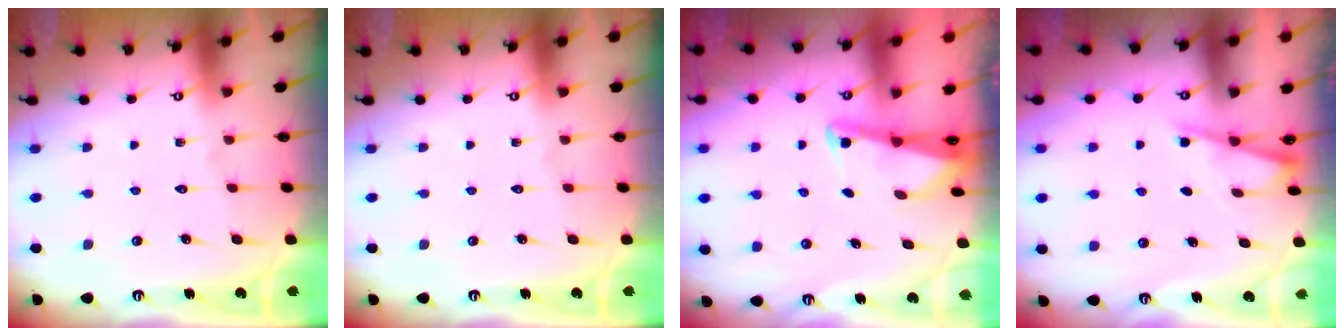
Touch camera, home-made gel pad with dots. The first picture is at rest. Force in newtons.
{"total": 0.0}
{"total": 2.3, "press": 2.3, "slide": 0.3}
{"total": 1.6, "press": 1.6, "slide": 0.2}